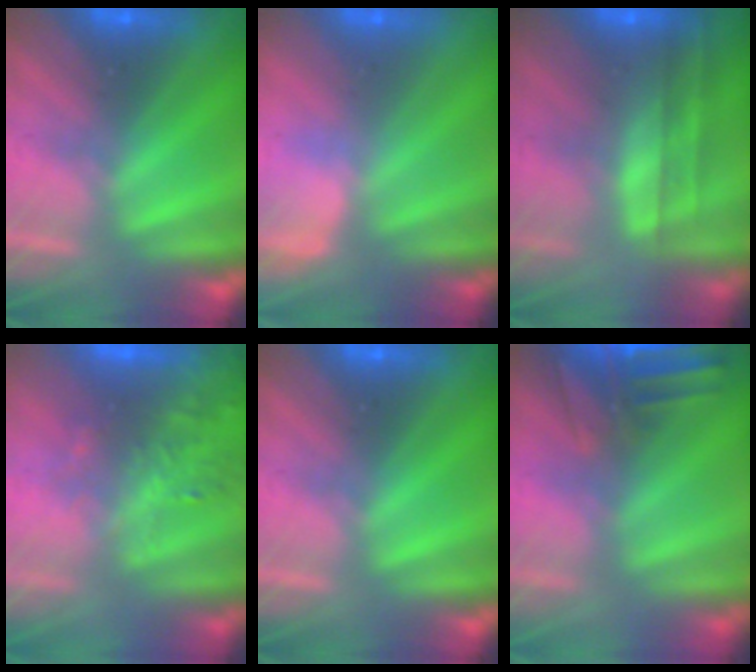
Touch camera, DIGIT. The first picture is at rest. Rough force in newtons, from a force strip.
{"total": 2.8}
{"total": 6.0}
{"total": 5.7}
{"total": 0.0}
{"total": 8.4}